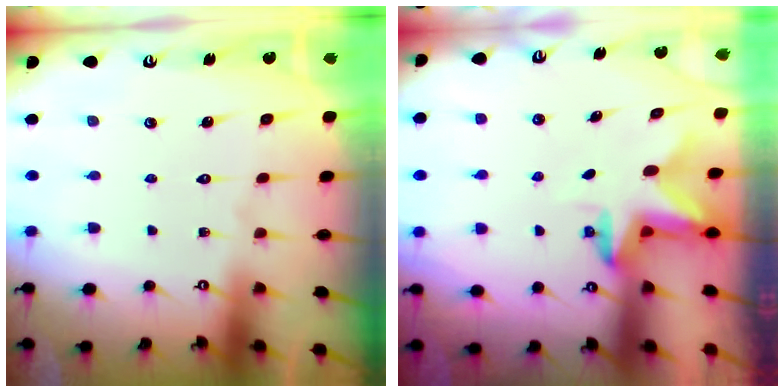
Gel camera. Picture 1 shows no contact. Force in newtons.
{"total": 2.7, "press": 2.7, "slide": 0.5}